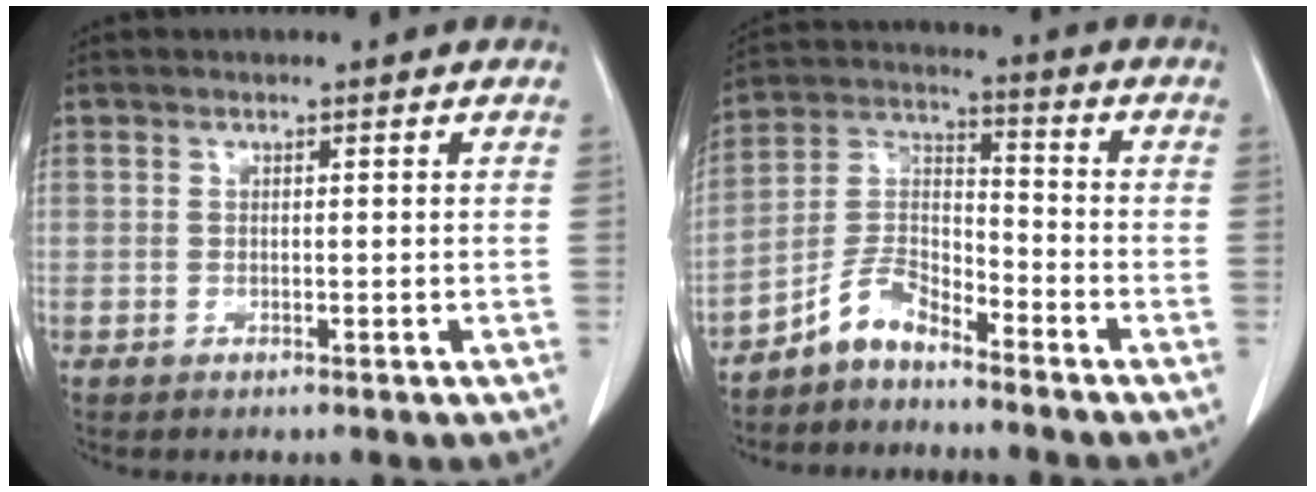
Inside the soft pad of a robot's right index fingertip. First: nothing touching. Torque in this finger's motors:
{"motor_torque": [-0.33, -0.52, -0.37, -0.21]}